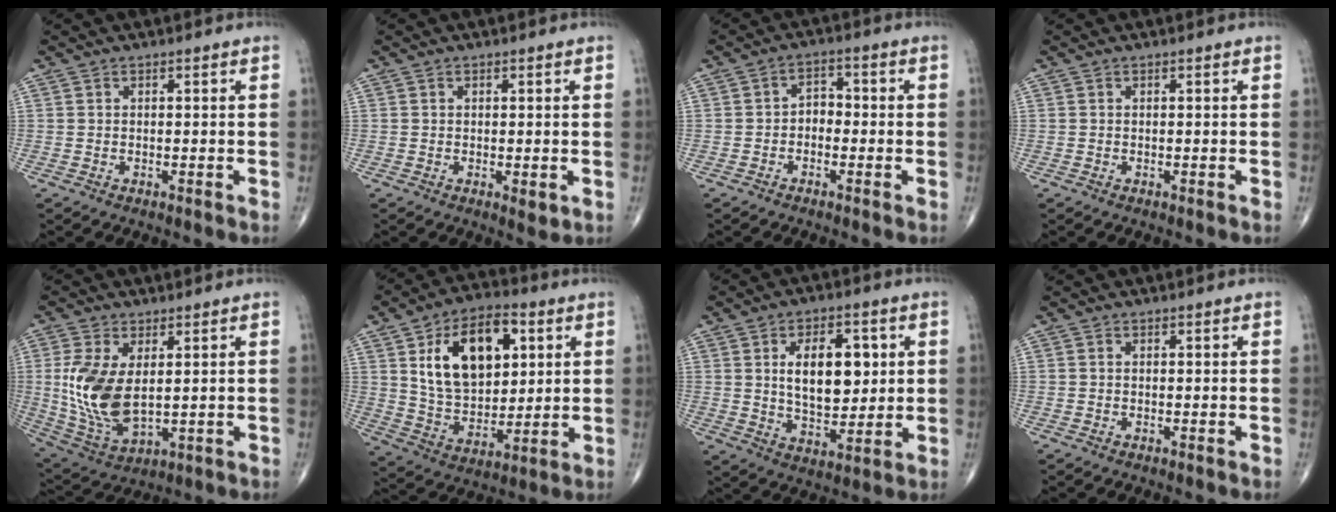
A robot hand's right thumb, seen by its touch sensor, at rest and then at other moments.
{"total": 1.8, "force": [-0.2, 0.8, 1.5], "torque": [-0.022, -0.006, -0.003]}
{"total": 3.5, "force": [-0.9, 2.6, 2.2], "torque": [-0.018, 0.020, -0.027]}
{"total": 0.0}
{"total": 13.2, "force": [1.5, 7.1, 11.0], "torque": [-0.229, -0.014, 0.046]}
{"total": 18.9, "force": [5.8, 11.4, 13.9], "torque": [-0.196, -0.013, 0.104]}
{"total": 13.1, "force": [2.7, 7.4, 10.5], "torque": [-0.134, -0.013, 0.050]}
{"total": 0.0}